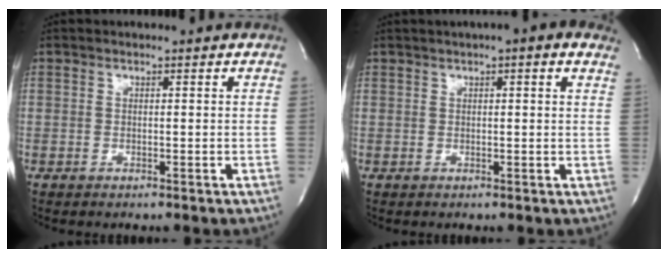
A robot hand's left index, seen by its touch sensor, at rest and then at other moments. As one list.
[{"total": 5.3, "force": [3.2, 0.8, 4.1], "torque": [-0.051, 0.025, 0.038]}]